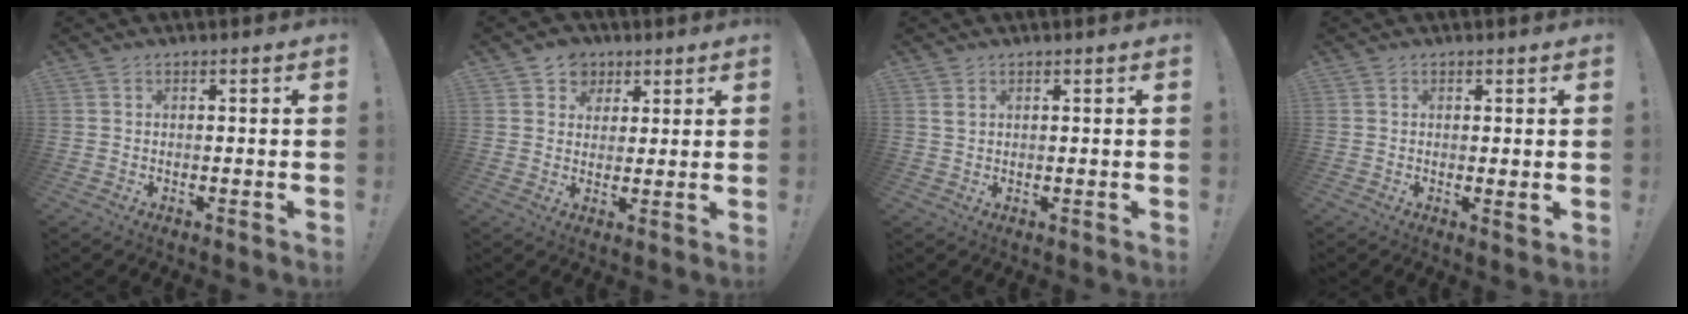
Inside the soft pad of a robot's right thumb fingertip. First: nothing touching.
{"total": 6.2, "force": [2.6, 5.5, 1.1], "torque": [-0.015, -0.017, 0.052]}
{"total": 1.3, "force": [0.7, 0.7, 0.8], "torque": [-0.016, 0.000, 0.013]}
{"total": 1.6, "force": [0.7, 0.2, 1.4], "torque": [-0.013, -0.005, 0.009]}